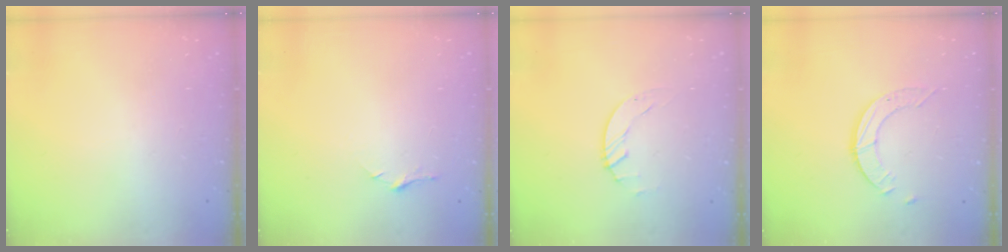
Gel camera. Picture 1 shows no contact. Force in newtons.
{"total": 5.7, "press": 5.6, "slide": 0.6}
{"total": 0.8, "press": 0.8, "slide": 0.2}
{"total": 4.0, "press": 4.0, "slide": 0.2}